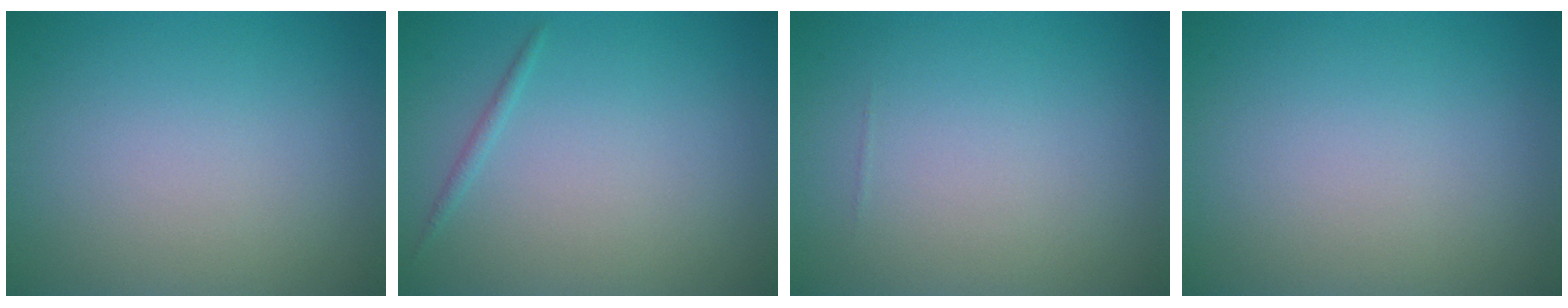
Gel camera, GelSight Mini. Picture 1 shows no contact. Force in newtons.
{"total": 0.7, "press": 0.7, "slide": 0.0}
{"total": 0.0}
{"total": 0.0}